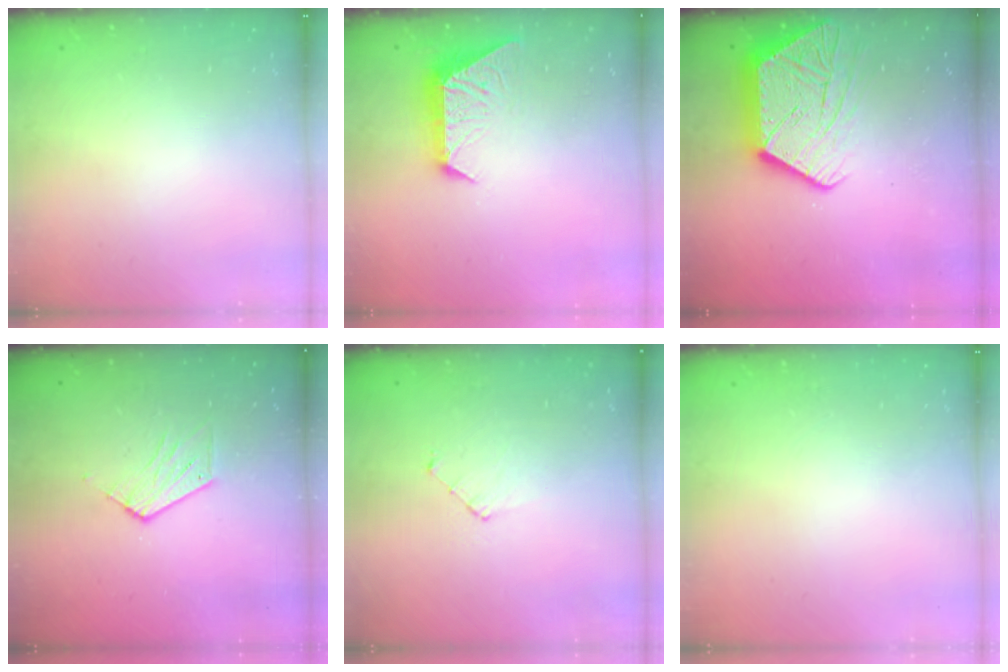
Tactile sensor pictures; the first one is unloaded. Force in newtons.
{"total": 9.3, "press": 9.3, "slide": 0.6}
{"total": 16.9, "press": 16.9, "slide": 1.2}
{"total": 6.8, "press": 6.8, "slide": 0.5}
{"total": 4.3, "press": 4.3, "slide": 0.4}
{"total": 0.0}